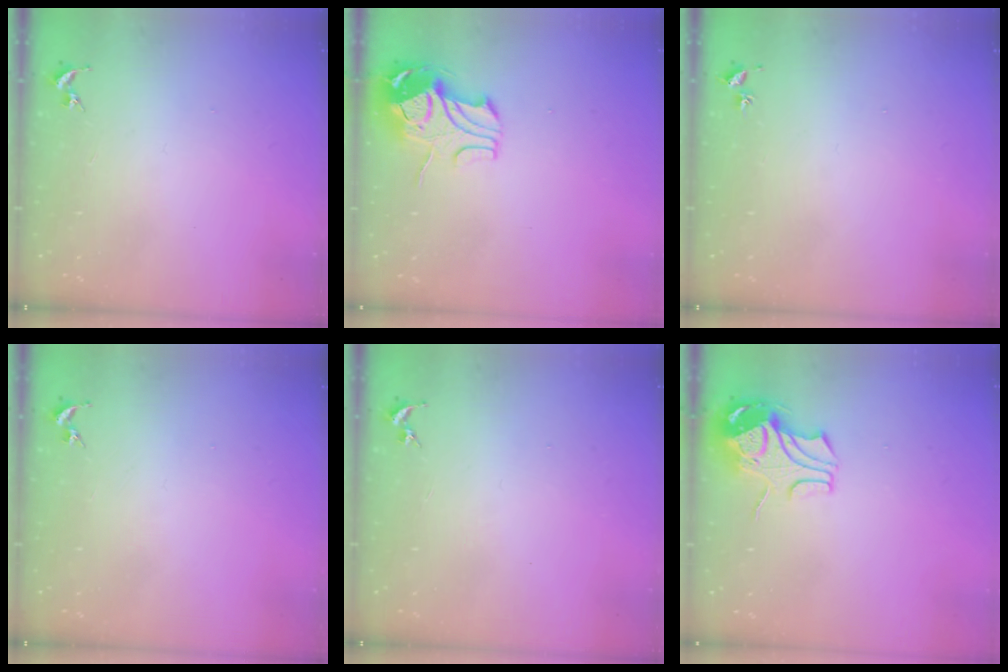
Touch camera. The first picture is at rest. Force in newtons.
{"total": 12.4, "press": 12.3, "slide": 1.3}
{"total": 2.1, "press": 2.1, "slide": 0.2}
{"total": 0.0}
{"total": 0.0}
{"total": 9.6, "press": 9.5, "slide": 1.3}